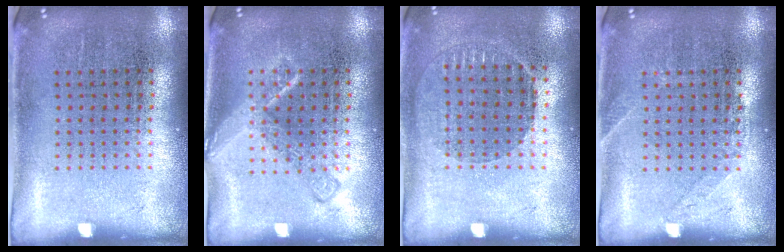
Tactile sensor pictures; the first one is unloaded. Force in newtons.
{"total": 1.7, "press": 1.7, "slide": 0.3}
{"total": 1.0, "press": 0.9, "slide": 0.4}
{"total": 1.0, "press": 1.0, "slide": 0.2}